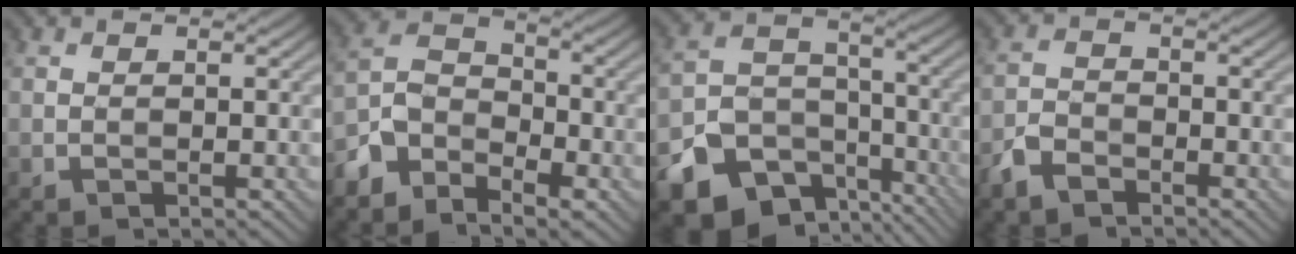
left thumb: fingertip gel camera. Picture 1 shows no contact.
{"total": 7.3, "force": [-5.2, 3.8, 3.3], "torque": [-0.067, -0.001, -0.119]}
{"total": 15.5, "force": [-9.8, 10.7, 5.5], "torque": [-0.147, -0.059, -0.134]}
{"total": 3.5, "force": [-2.7, 1.7, 1.4], "torque": [-0.031, -0.003, -0.067]}